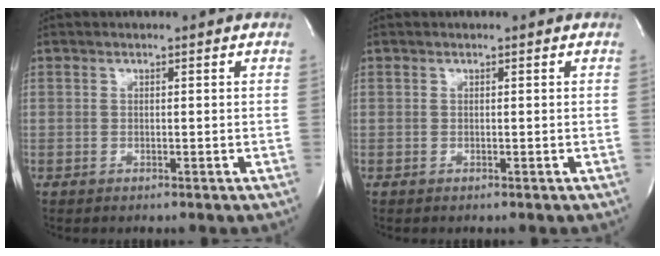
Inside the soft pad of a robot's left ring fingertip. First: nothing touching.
{"total": 0.0}